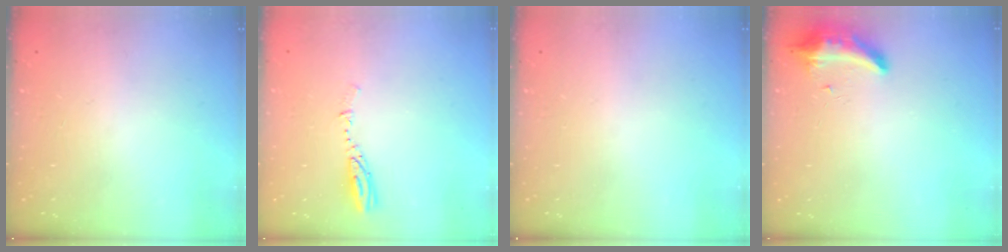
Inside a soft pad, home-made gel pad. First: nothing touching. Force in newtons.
{"total": 3.7, "press": 3.7, "slide": 0.4}
{"total": 0.0}
{"total": 8.6, "press": 8.6, "slide": 1.1}